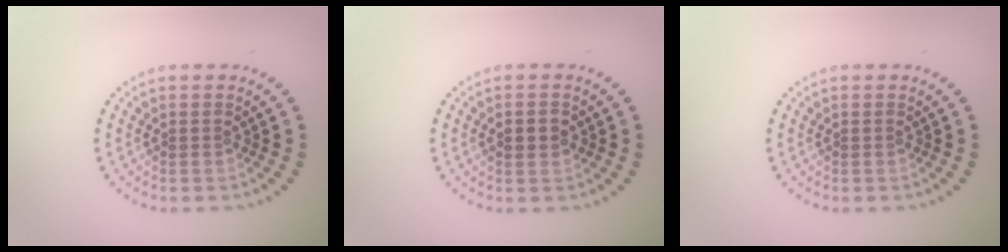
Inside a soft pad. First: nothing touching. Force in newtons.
{"total": 2.1, "press": 2.1, "slide": 0.0}
{"total": 0.0}